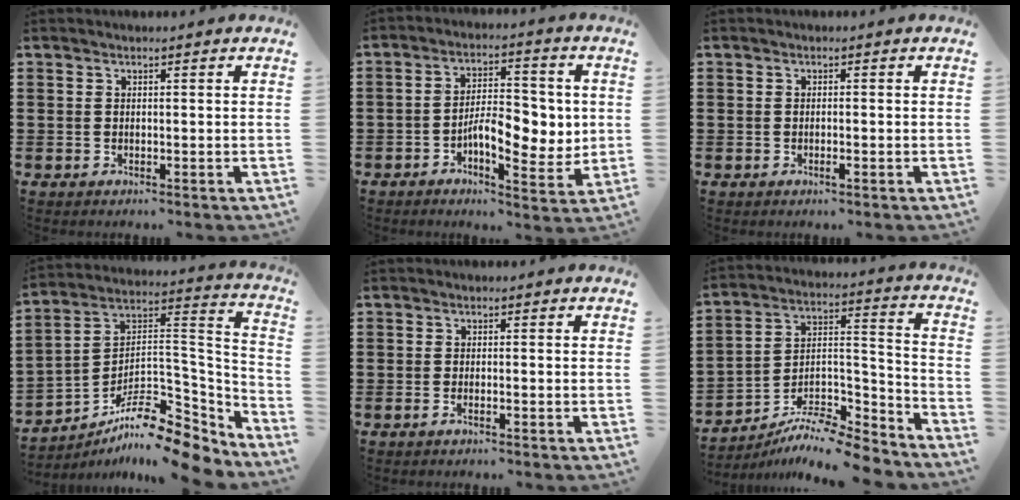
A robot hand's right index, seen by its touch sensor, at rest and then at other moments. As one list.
[{"total": 8.5, "force": [-1.4, 4.1, 7.3], "torque": [-0.105, 0.006, -0.029]}, {"total": 0.9, "force": [-0.5, 0.1, 0.8], "torque": [-0.015, -0.005, -0.008]}, {"total": 11.5, "force": [-9.2, 3.0, 6.2], "torque": [-0.106, 0.022, -0.176]}, {"total": 0.8, "force": [-0.5, 0.0, 0.6], "torque": [-0.011, -0.003, -0.010]}, {"total": 8.9, "force": [-8.1, 2.1, 3.1], "torque": [-0.049, 0.020, -0.158]}]